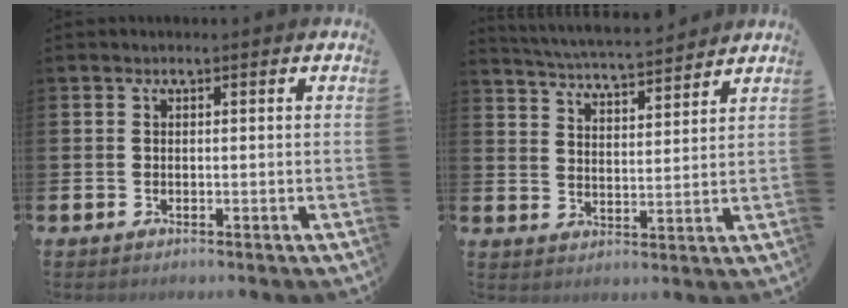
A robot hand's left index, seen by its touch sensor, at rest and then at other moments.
{"total": 5.3, "force": [5.2, 0.3, 0.7], "torque": [-0.037, -0.036, 0.091]}